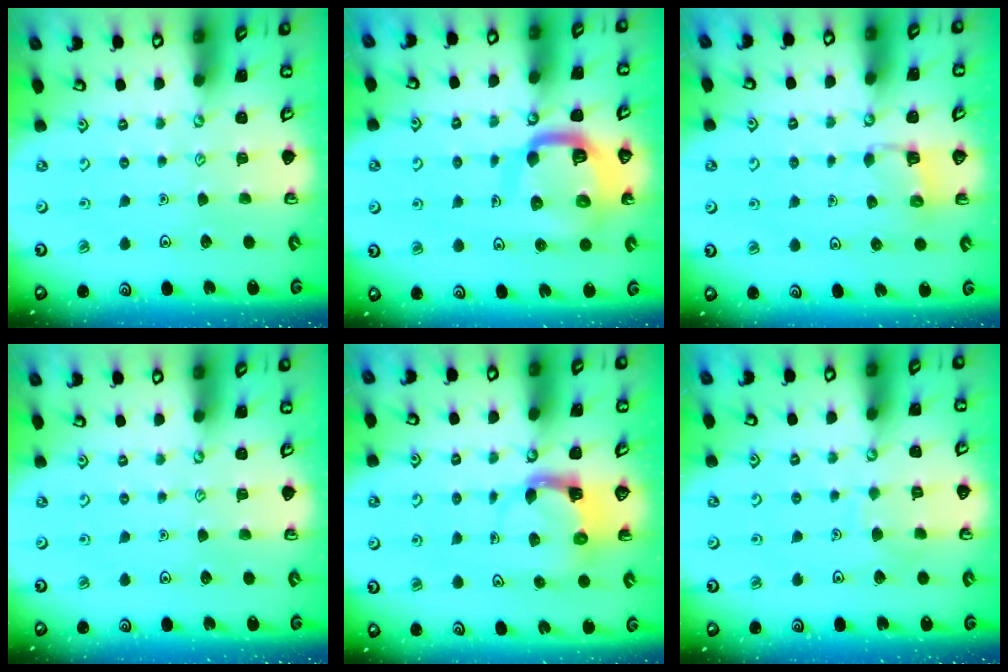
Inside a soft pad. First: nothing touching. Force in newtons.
{"total": 12.0, "press": 11.9, "slide": 1.4}
{"total": 3.3, "press": 3.2, "slide": 0.6}
{"total": 0.0}
{"total": 3.7, "press": 3.7, "slide": 0.6}
{"total": 5.2, "press": 5.1, "slide": 0.4}